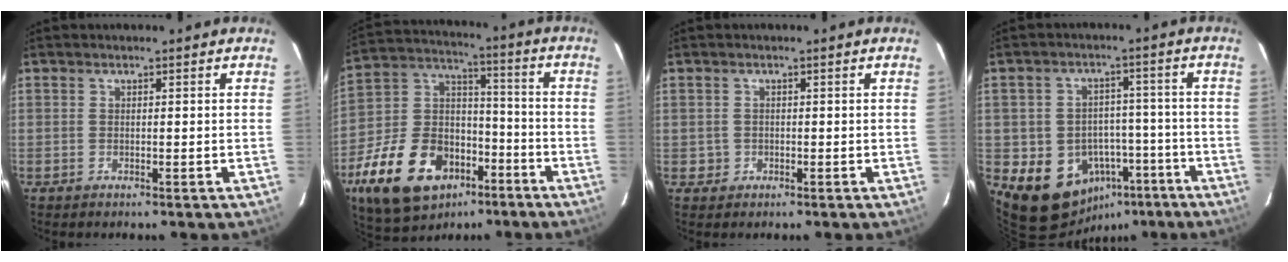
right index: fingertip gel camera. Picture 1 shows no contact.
{"total": 24.0, "force": [-12.9, 14.9, 13.6], "torque": [-0.300, 0.020, -0.200]}
{"total": 2.0, "force": [-0.3, 2.0, 0.0], "torque": [0.005, 0.011, 0.001]}
{"total": 12.9, "force": [-6.2, 10.6, 4.1], "torque": [-0.084, 0.040, -0.052]}